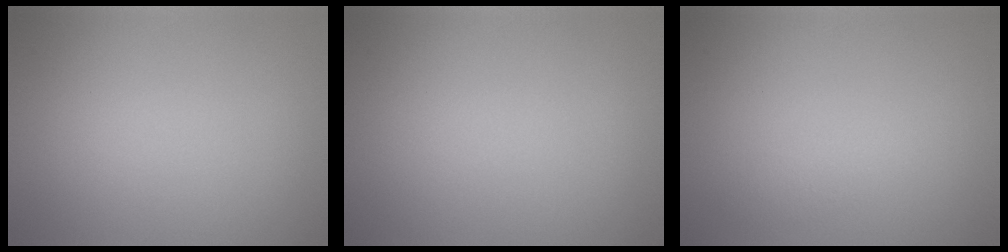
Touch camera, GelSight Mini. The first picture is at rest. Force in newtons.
{"total": 0.0}
{"total": 1.3, "press": 1.3, "slide": 0.0}